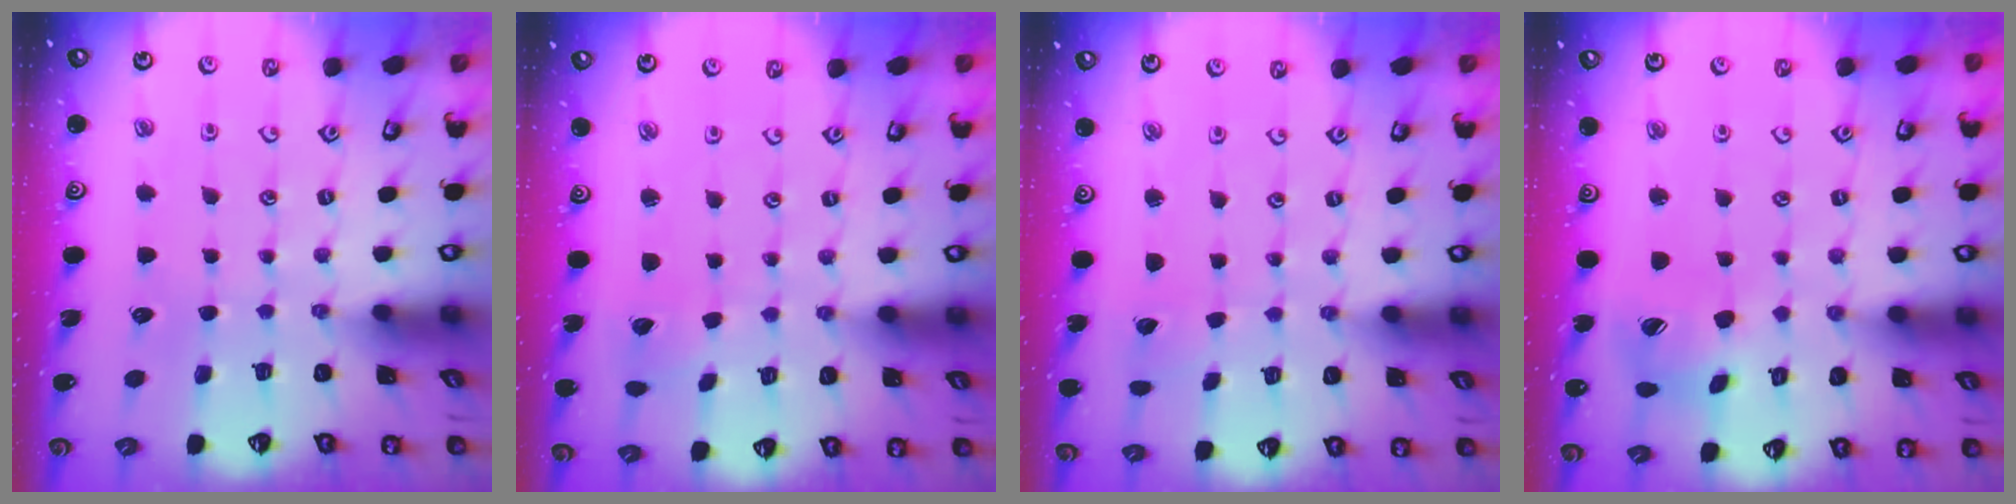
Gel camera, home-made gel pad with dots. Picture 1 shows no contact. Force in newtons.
{"total": 2.2, "press": 2.2, "slide": 0.2}
{"total": 1.4, "press": 1.4, "slide": 0.0}
{"total": 10.1, "press": 10.0, "slide": 1.2}